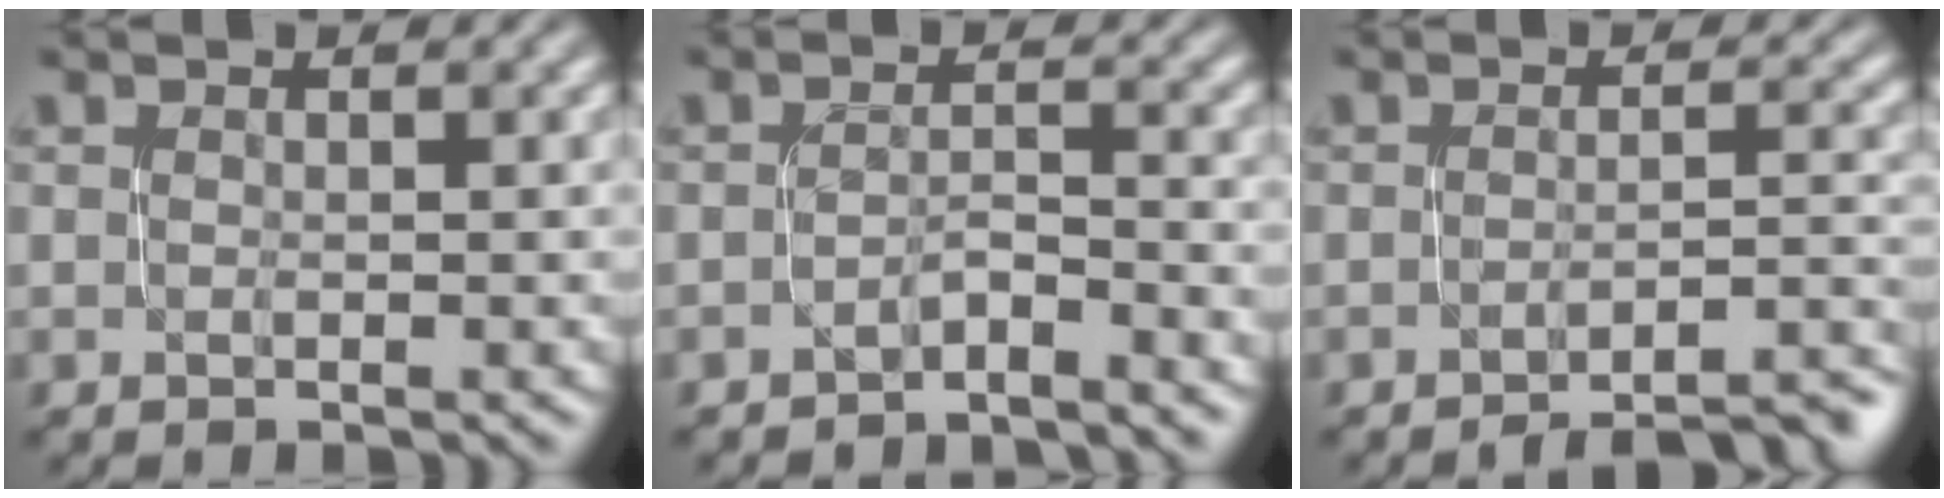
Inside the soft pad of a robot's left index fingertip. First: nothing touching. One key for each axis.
{"total": 1.9, "fx": -1.8, "fy": 0.0, "fz": 0.4, "tx": -0.002, "ty": 0.010, "tz": -0.039}
{"total": 7.5, "fx": -6.0, "fy": 1.8, "fz": 4.2, "tx": -0.032, "ty": 0.017, "tz": -0.067}